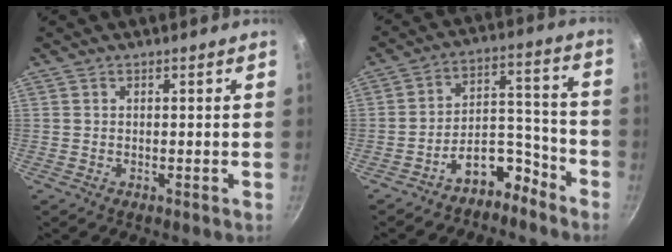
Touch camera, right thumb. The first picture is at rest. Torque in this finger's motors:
{"motor_torque": [1.38, 0.05, 0.59, -1.20, 0.18]}